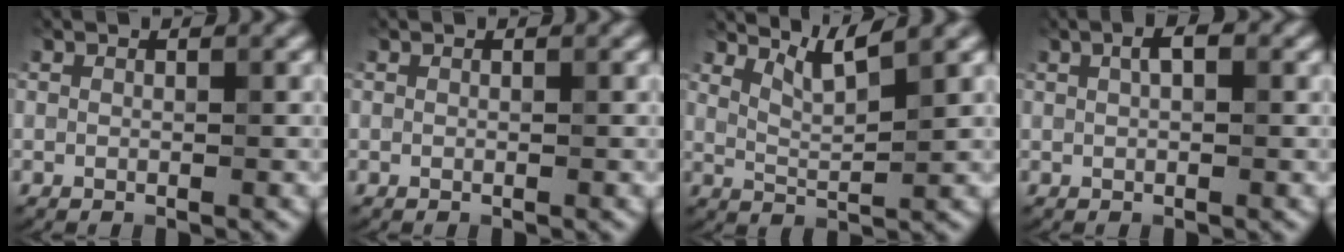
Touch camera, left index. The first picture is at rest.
{"total": 0.0}
{"total": 3.2, "force": [2.6, 0.4, 1.9], "torque": [-0.031, -0.003, 0.054]}
{"total": 1.8, "force": [0.6, 0.7, 1.5], "torque": [-0.026, 0.005, 0.010]}